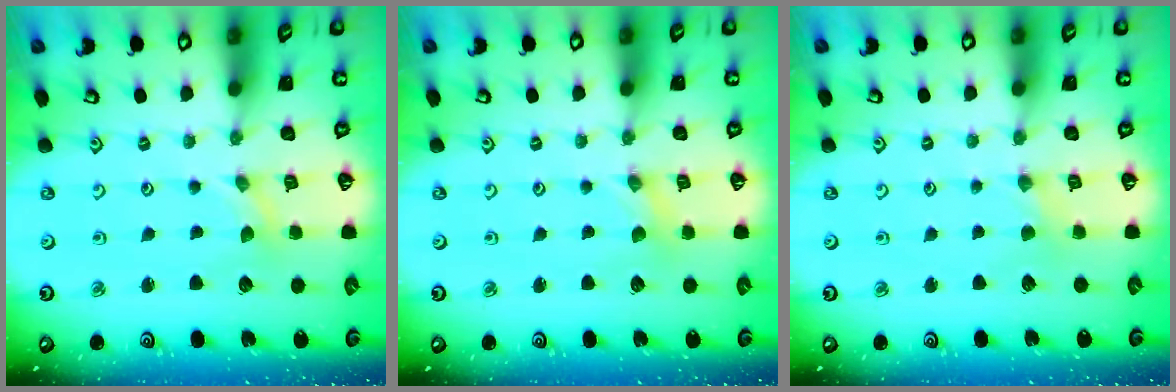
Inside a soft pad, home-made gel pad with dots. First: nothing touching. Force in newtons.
{"total": 0.6, "press": 0.6, "slide": 0.2}
{"total": 1.6, "press": 1.5, "slide": 0.4}